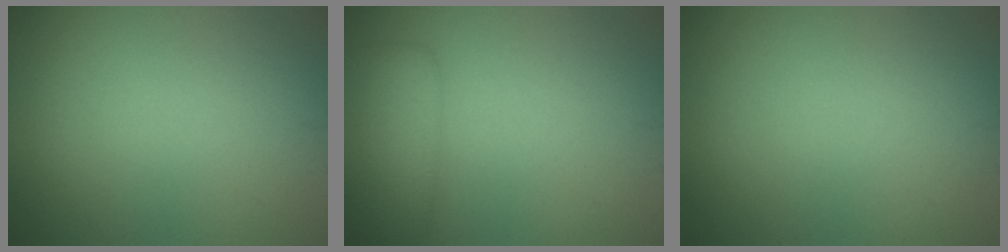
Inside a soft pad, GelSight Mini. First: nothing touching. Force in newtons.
{"total": 3.1, "press": 3.1, "slide": 0.2}
{"total": 0.0}